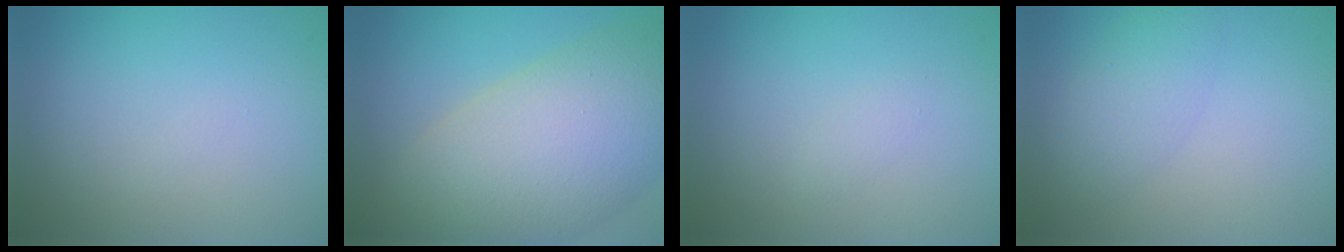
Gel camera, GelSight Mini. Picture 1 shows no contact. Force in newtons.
{"total": 13.2, "press": 13.1, "slide": 1.2}
{"total": 0.7, "press": 0.7, "slide": 0.0}
{"total": 2.7, "press": 2.7, "slide": 0.2}